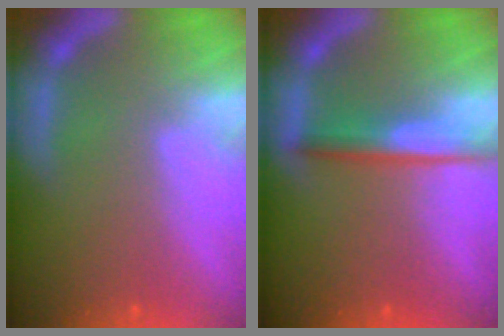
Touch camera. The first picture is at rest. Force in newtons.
{"total": 3.5}